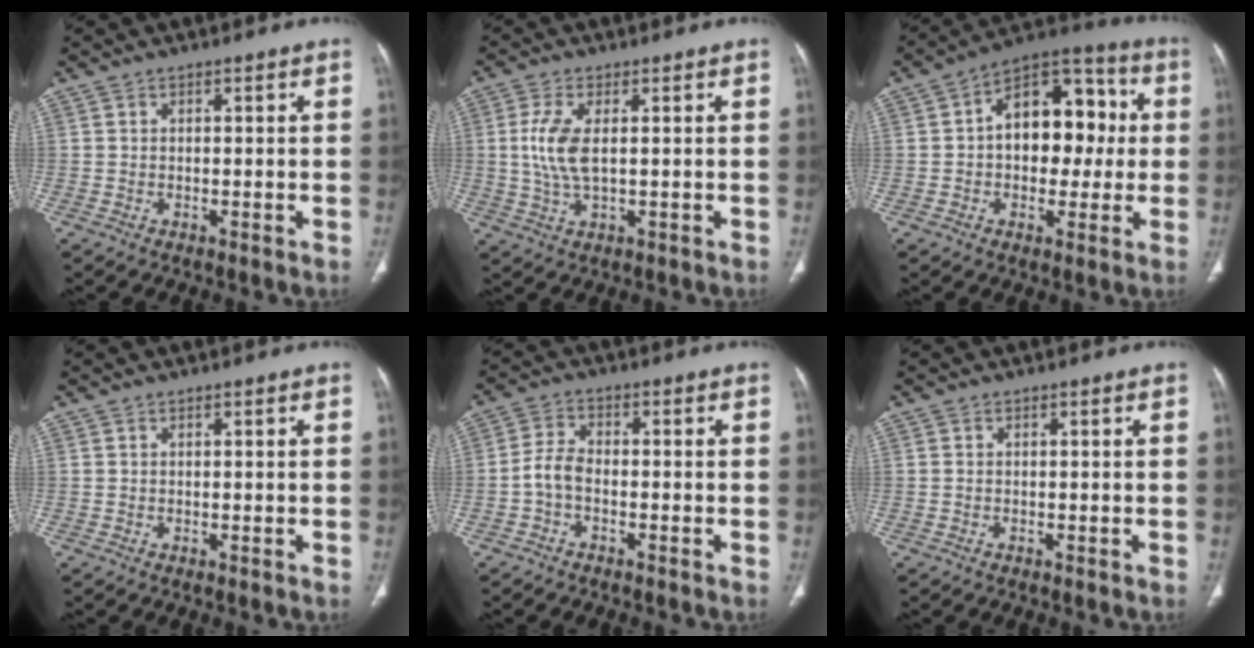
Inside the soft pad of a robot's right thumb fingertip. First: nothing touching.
{"total": 7.1, "force": [0.8, 3.0, 6.4], "torque": [-0.156, -0.005, 0.018]}
{"total": 16.6, "force": [1.4, 10.8, 12.5], "torque": [-0.131, 0.039, 0.012]}
{"total": 0.0}
{"total": 4.1, "force": [-1.5, 2.2, 3.1], "torque": [-0.067, 0.017, -0.037]}
{"total": 0.0}